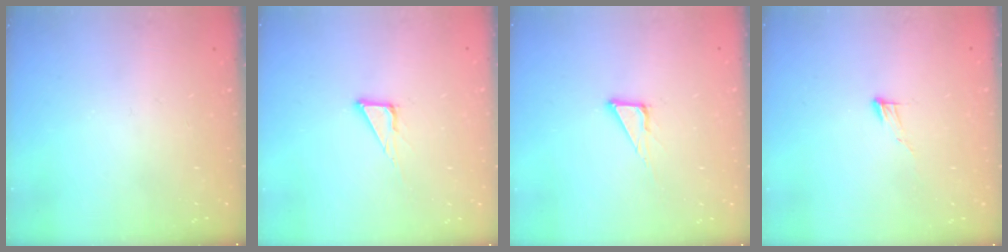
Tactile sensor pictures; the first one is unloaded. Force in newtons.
{"total": 5.0, "press": 5.0, "slide": 0.1}
{"total": 5.0, "press": 5.0, "slide": 0.1}
{"total": 4.0, "press": 4.0, "slide": 0.3}